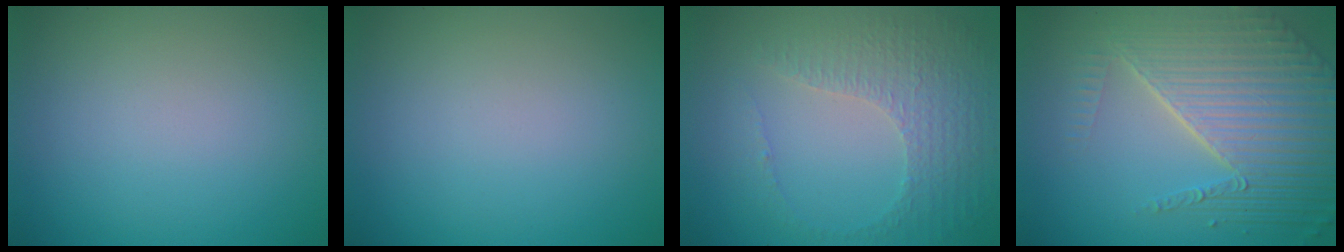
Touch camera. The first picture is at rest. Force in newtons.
{"total": 0.0}
{"total": 4.4, "press": 3.1, "slide": 3.1}
{"total": 8.9, "press": 5.8, "slide": 6.7}